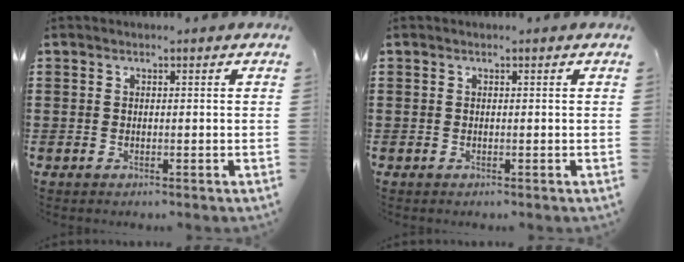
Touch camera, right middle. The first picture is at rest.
{"total": 0.0}